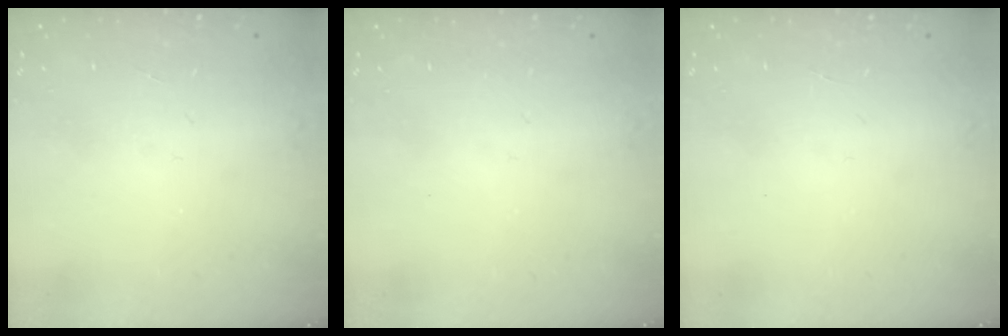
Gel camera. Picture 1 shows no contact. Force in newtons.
{"total": 0.0}
{"total": 0.0}